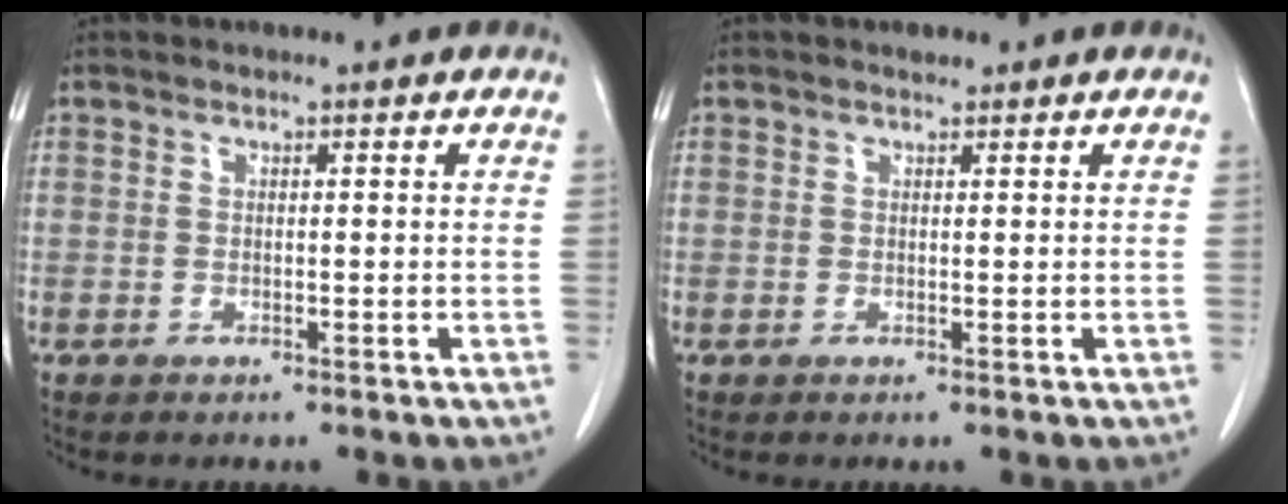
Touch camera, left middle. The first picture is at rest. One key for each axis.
{"total": 0.7, "fx": 0.6, "fy": 0.3, "fz": 0.1, "tx": -0.011, "ty": -0.001, "tz": 0.009}